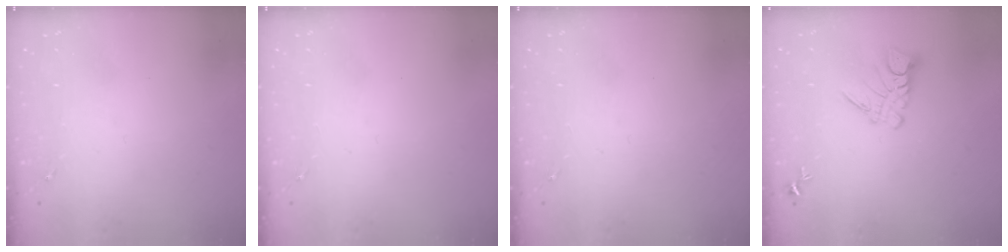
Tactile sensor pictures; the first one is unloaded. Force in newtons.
{"total": 0.0}
{"total": 0.0}
{"total": 9.2, "press": 9.2, "slide": 0.9}